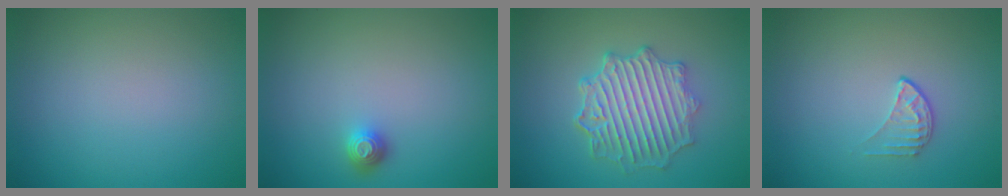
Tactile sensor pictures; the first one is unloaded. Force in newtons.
{"total": 1.2, "press": 1.1, "slide": 0.4}
{"total": 5.7, "press": 5.0, "slide": 2.8}
{"total": 1.4, "press": 0.9, "slide": 1.1}